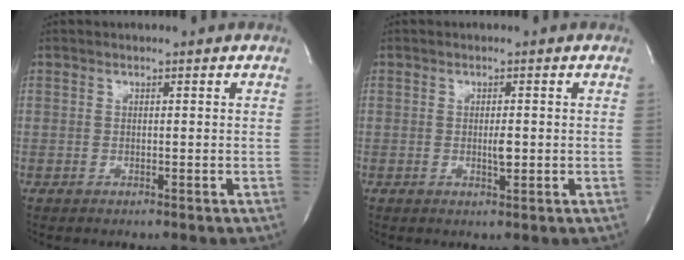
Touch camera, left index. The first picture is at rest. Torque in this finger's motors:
{"motor_torque": [0.38, -0.16, 0.04, 0.02]}